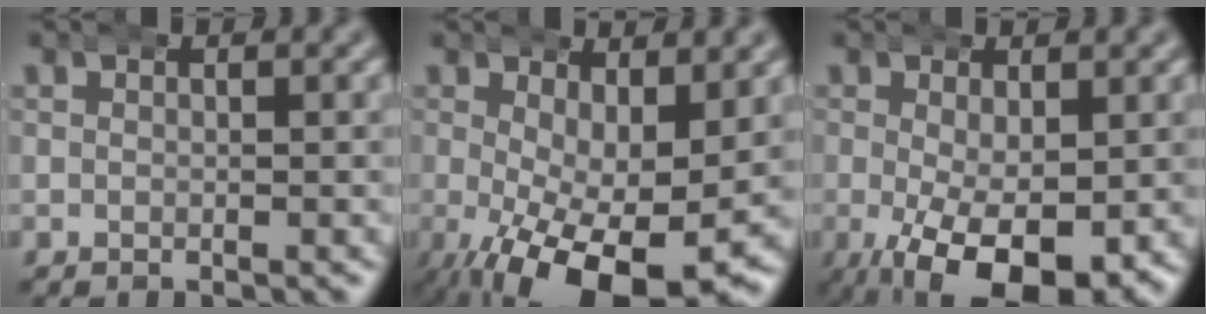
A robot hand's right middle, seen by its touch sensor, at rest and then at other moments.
{"total": 9.9, "force": [-3.8, 3.7, 8.3], "torque": [-0.149, -0.050, -0.033]}
{"total": 9.2, "force": [-3.7, 3.9, 7.4], "torque": [-0.137, -0.045, -0.036]}